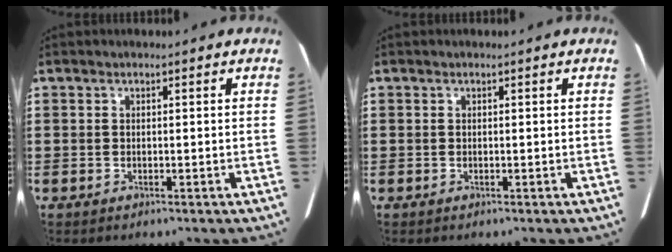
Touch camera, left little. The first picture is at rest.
{"total": 0.0}